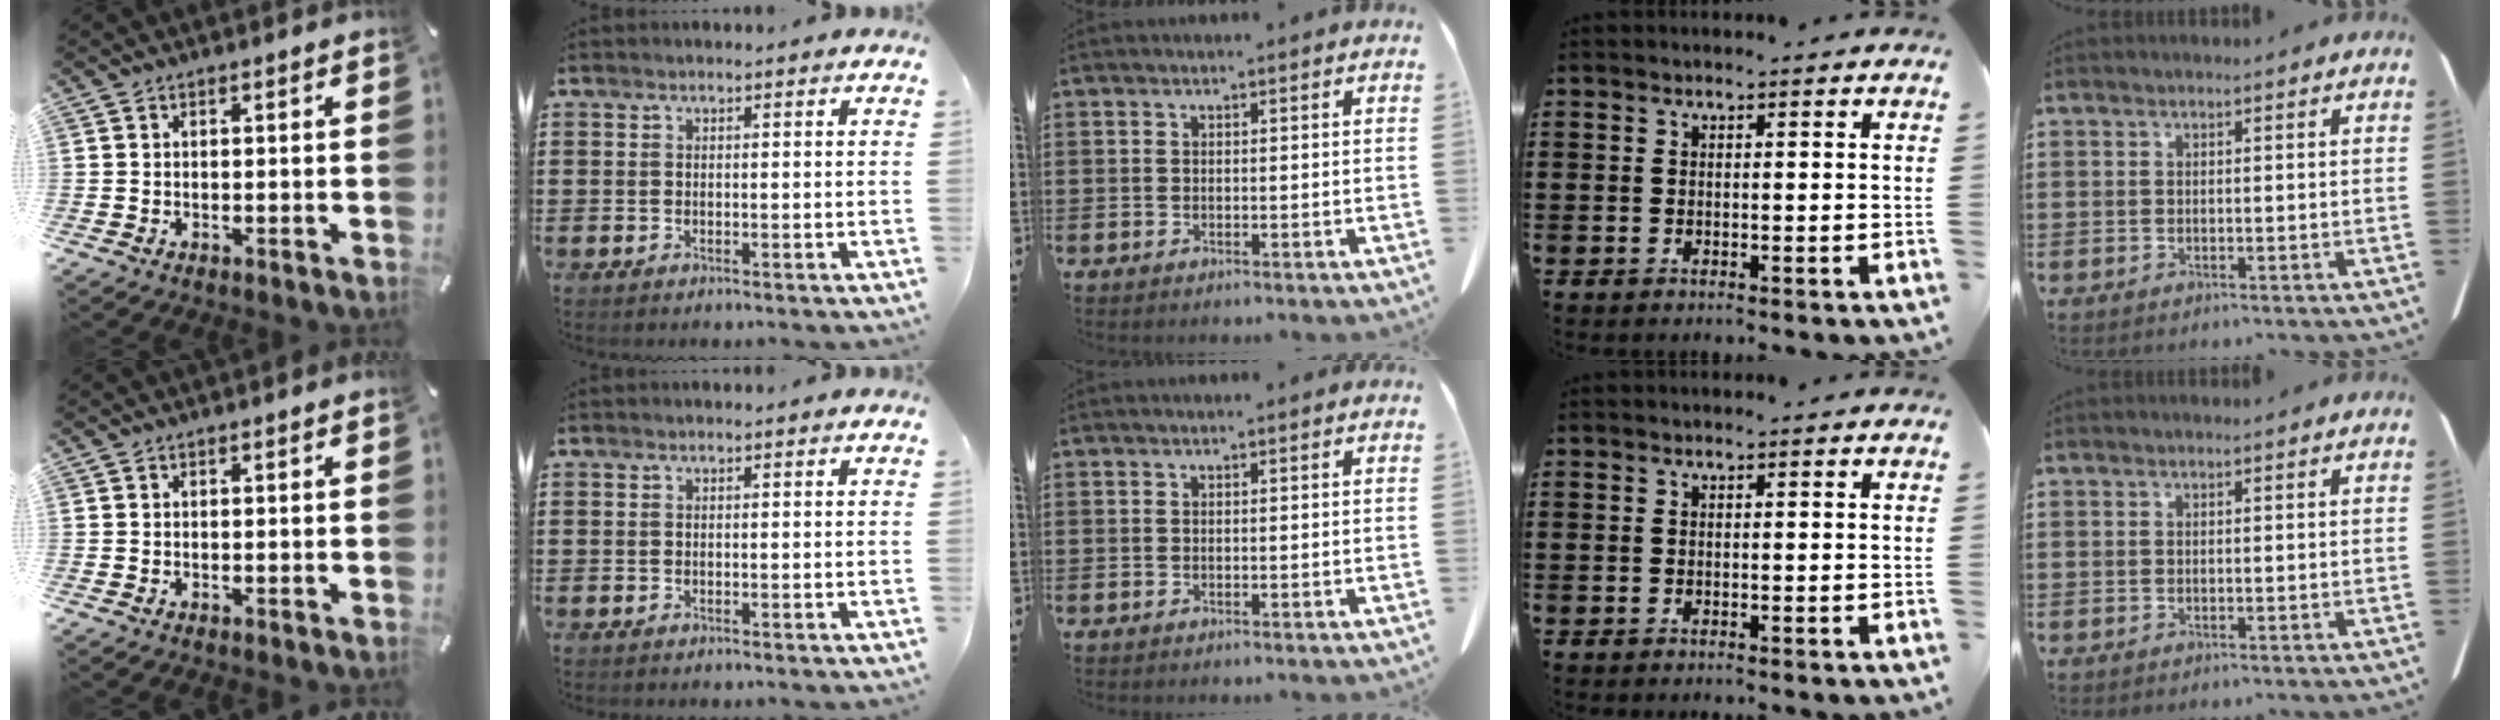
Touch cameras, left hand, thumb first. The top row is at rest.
{}